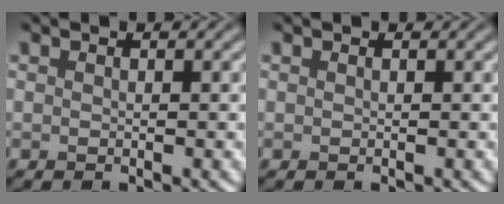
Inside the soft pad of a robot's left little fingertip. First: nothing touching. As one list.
[{"total": 0.0}]